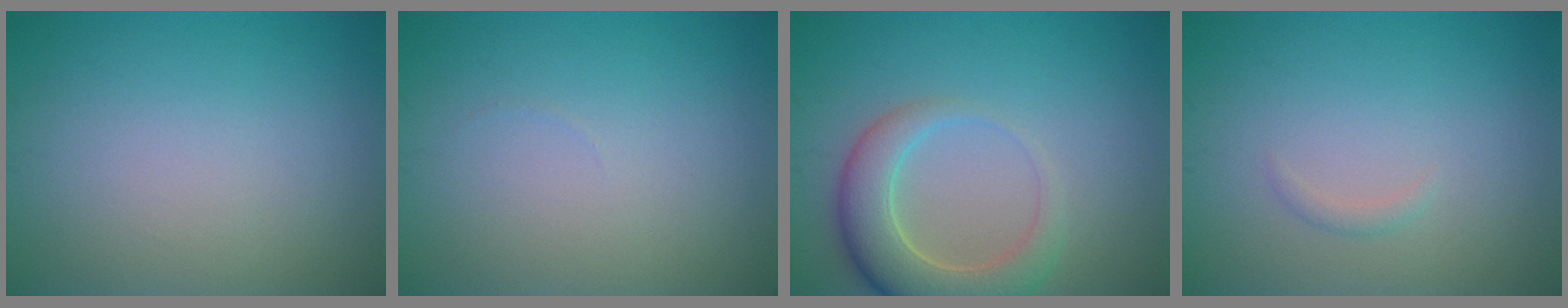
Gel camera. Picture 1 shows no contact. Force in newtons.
{"total": 0.0}
{"total": 5.6, "press": 5.6, "slide": 0.7}
{"total": 0.7, "press": 0.7, "slide": 0.0}